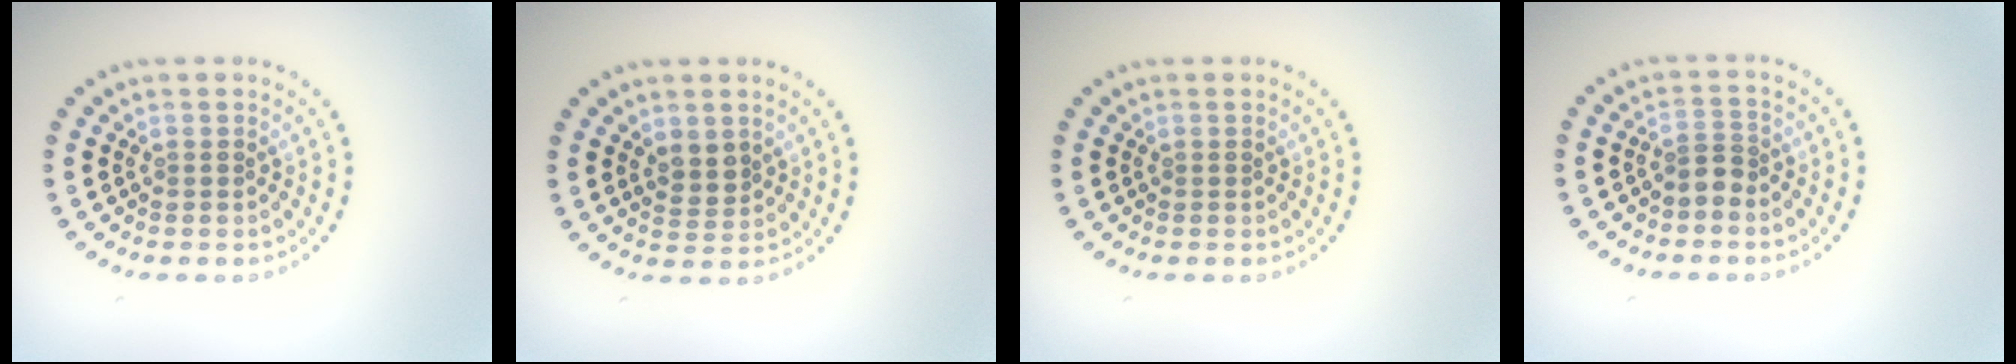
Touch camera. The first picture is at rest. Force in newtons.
{"total": 2.0, "press": 1.8, "slide": 0.8}
{"total": 0.0}
{"total": 1.5, "press": 1.1, "slide": 1.1}